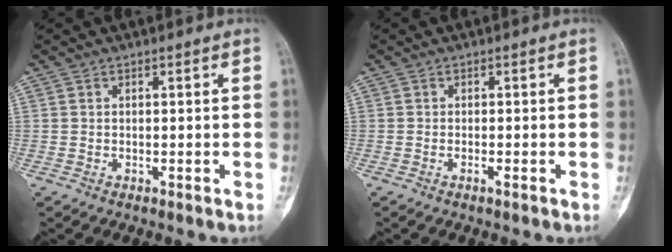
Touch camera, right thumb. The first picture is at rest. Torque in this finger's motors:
{"motor_torque": [-0.34, -0.05, -0.18, 0.01, -0.08]}